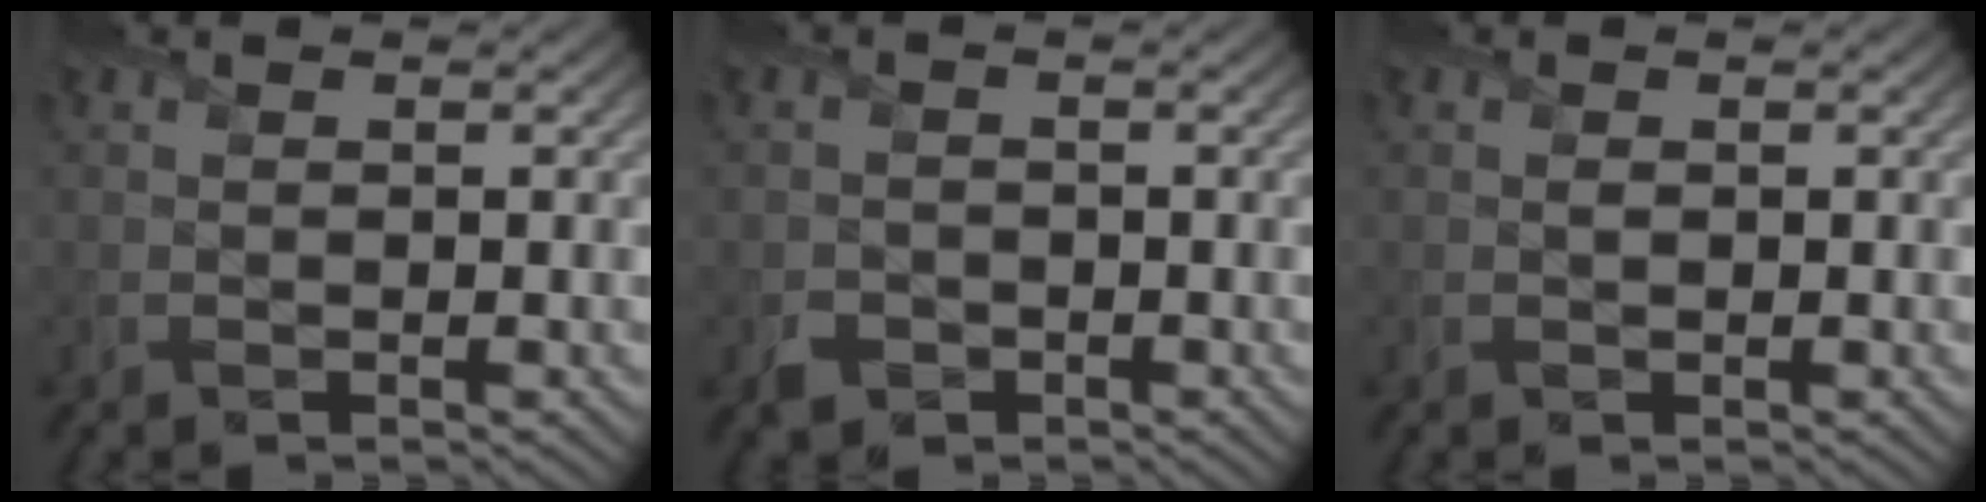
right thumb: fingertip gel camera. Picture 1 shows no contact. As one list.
[{"total": 2.1, "force": [-1.2, 1.6, 0.5], "torque": [-0.008, -0.006, -0.026]}, {"total": 0.0}]